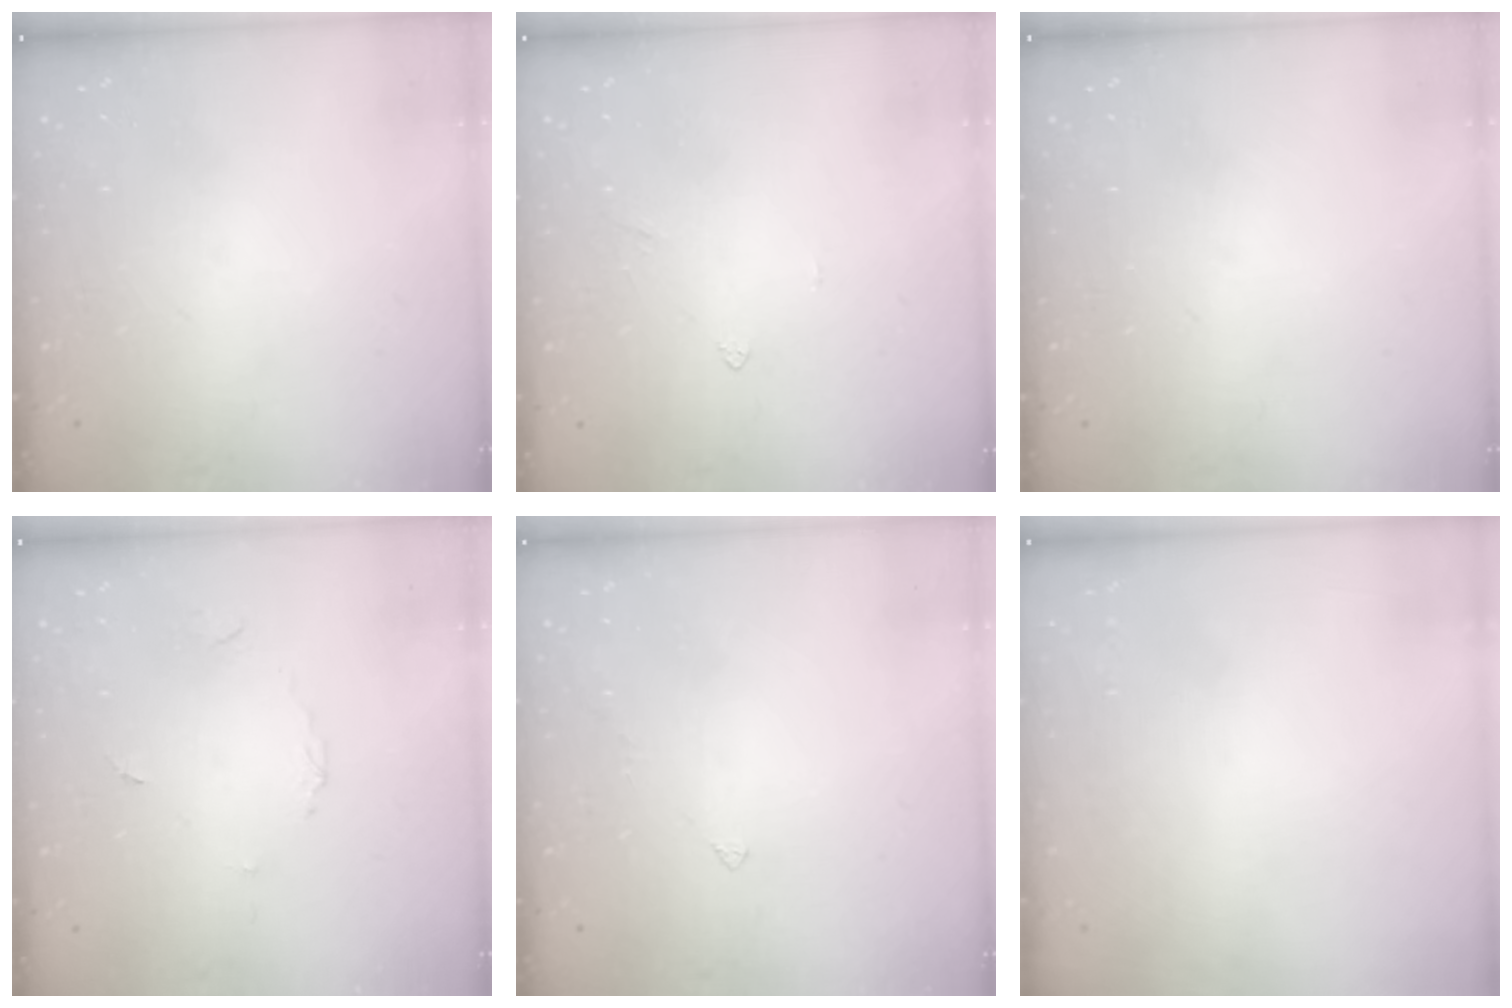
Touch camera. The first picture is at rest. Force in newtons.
{"total": 1.9, "press": 1.8, "slide": 0.4}
{"total": 0.0}
{"total": 2.7, "press": 2.7, "slide": 0.4}
{"total": 1.9, "press": 1.8, "slide": 0.4}
{"total": 2.0, "press": 2.0, "slide": 0.1}